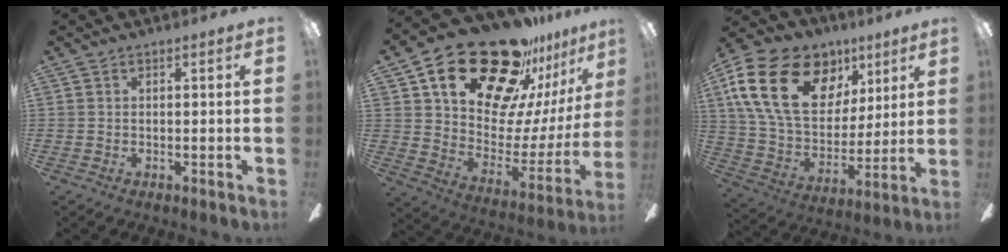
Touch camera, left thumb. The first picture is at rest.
{"total": 27.6, "force": [20.1, 13.4, 13.3], "torque": [-0.201, -0.134, 0.367]}
{"total": 24.9, "force": [10.6, 16.5, 15.4], "torque": [-0.284, -0.030, 0.193]}